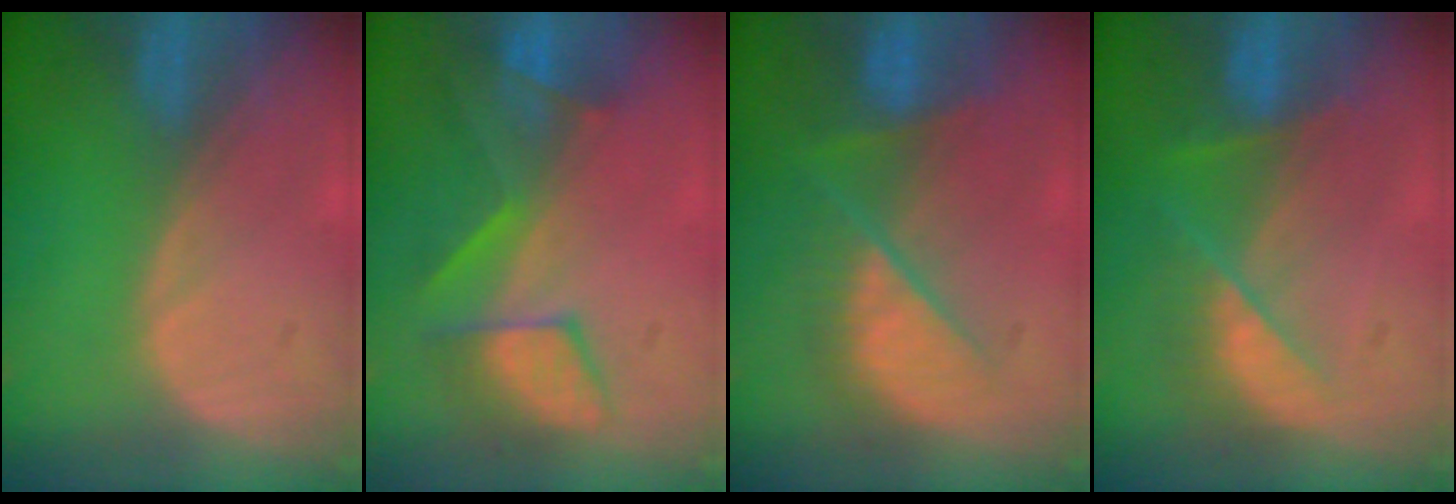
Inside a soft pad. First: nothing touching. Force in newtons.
{"total": 8.0, "press": 7.8, "slide": 1.8}
{"total": 8.2, "press": 7.7, "slide": 2.9}
{"total": 7.3, "press": 6.5, "slide": 3.2}